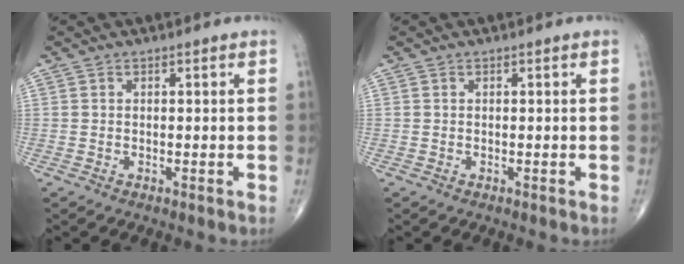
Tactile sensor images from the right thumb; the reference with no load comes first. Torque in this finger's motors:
{"motor_torque": [0.00, 0.00, 0.00, 0.00, 0.00]}